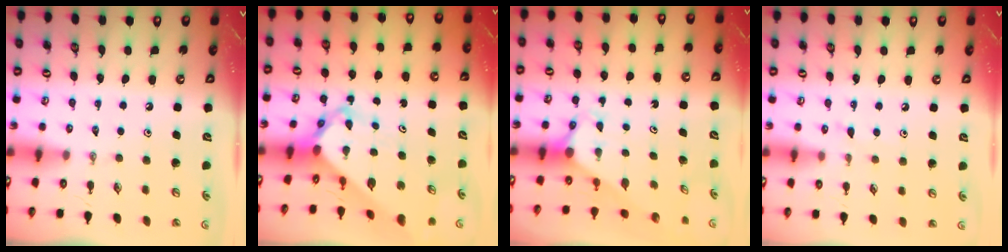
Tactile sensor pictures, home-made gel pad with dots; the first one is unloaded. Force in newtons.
{"total": 5.9, "press": 5.9, "slide": 0.4}
{"total": 2.9, "press": 2.9, "slide": 0.0}
{"total": 6.1, "press": 6.1, "slide": 0.7}